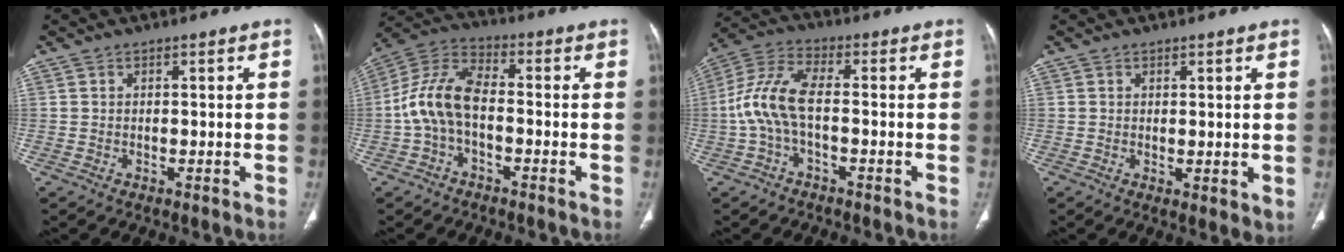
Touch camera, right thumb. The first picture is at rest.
{"total": 10.3, "force": [-1.8, 5.6, 8.5], "torque": [-0.172, 0.035, -0.045]}
{"total": 9.2, "force": [-1.3, 3.8, 8.2], "torque": [-0.189, 0.033, -0.032]}
{"total": 2.7, "force": [0.6, 1.1, 2.4], "torque": [-0.039, -0.015, 0.013]}